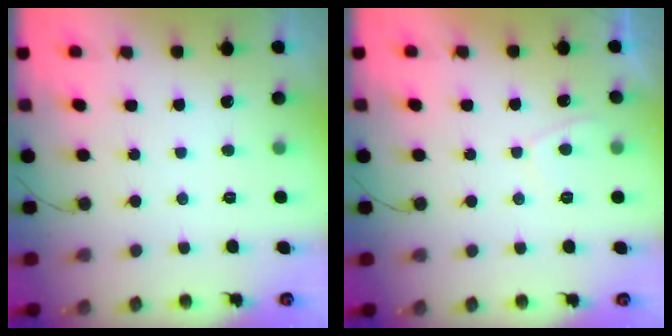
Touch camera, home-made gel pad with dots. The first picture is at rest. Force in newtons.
{"total": 1.6, "press": 1.5, "slide": 0.6}